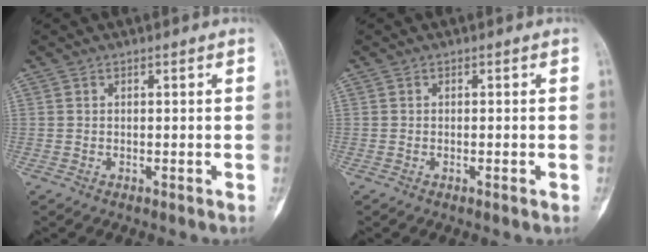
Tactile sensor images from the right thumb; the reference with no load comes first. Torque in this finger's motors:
{"motor_torque": [-0.48, -0.33, -0.08, 0.42, -0.06]}